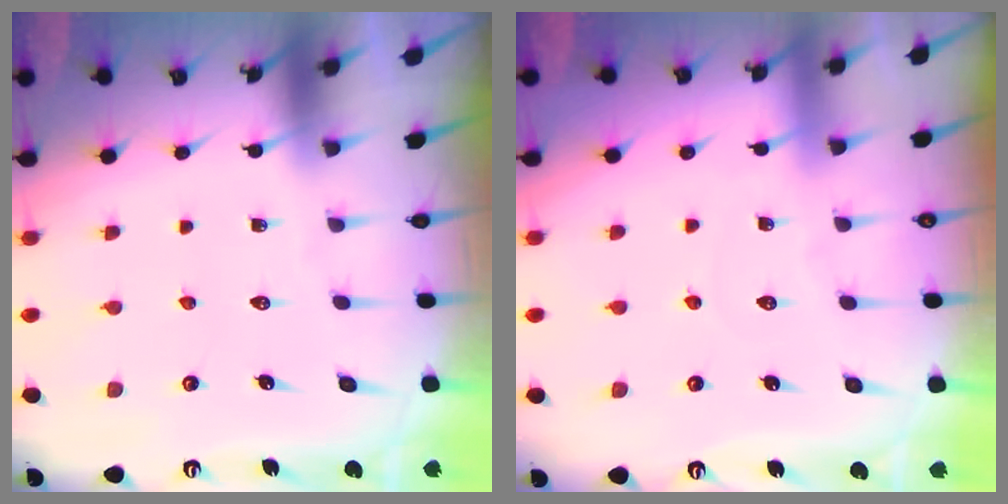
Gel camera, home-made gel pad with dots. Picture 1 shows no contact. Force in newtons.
{"total": 2.7, "press": 2.7, "slide": 0.3}